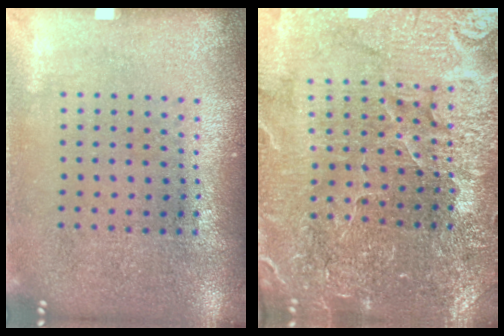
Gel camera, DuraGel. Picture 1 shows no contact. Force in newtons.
{"total": 3.9, "press": 3.8, "slide": 0.6}